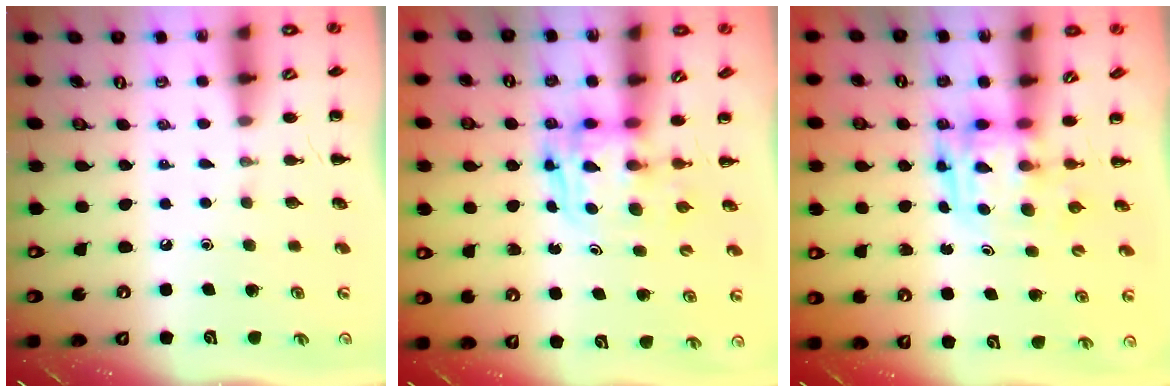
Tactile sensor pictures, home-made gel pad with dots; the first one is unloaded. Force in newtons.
{"total": 2.6, "press": 2.6, "slide": 0.2}
{"total": 3.8, "press": 3.7, "slide": 0.7}